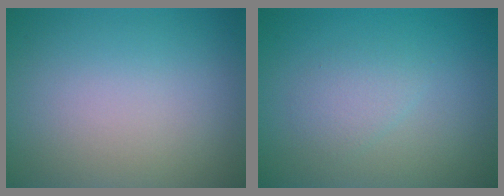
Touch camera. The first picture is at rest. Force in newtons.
{"total": 1.6, "press": 1.6, "slide": 0.1}